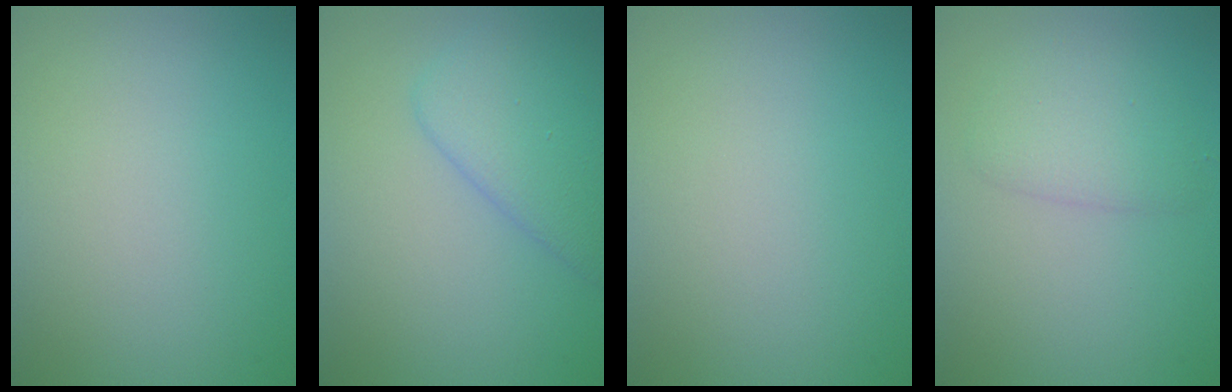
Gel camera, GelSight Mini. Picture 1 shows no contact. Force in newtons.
{"total": 4.4, "press": 4.4, "slide": 0.1}
{"total": 0.0}
{"total": 2.6, "press": 2.6, "slide": 0.1}